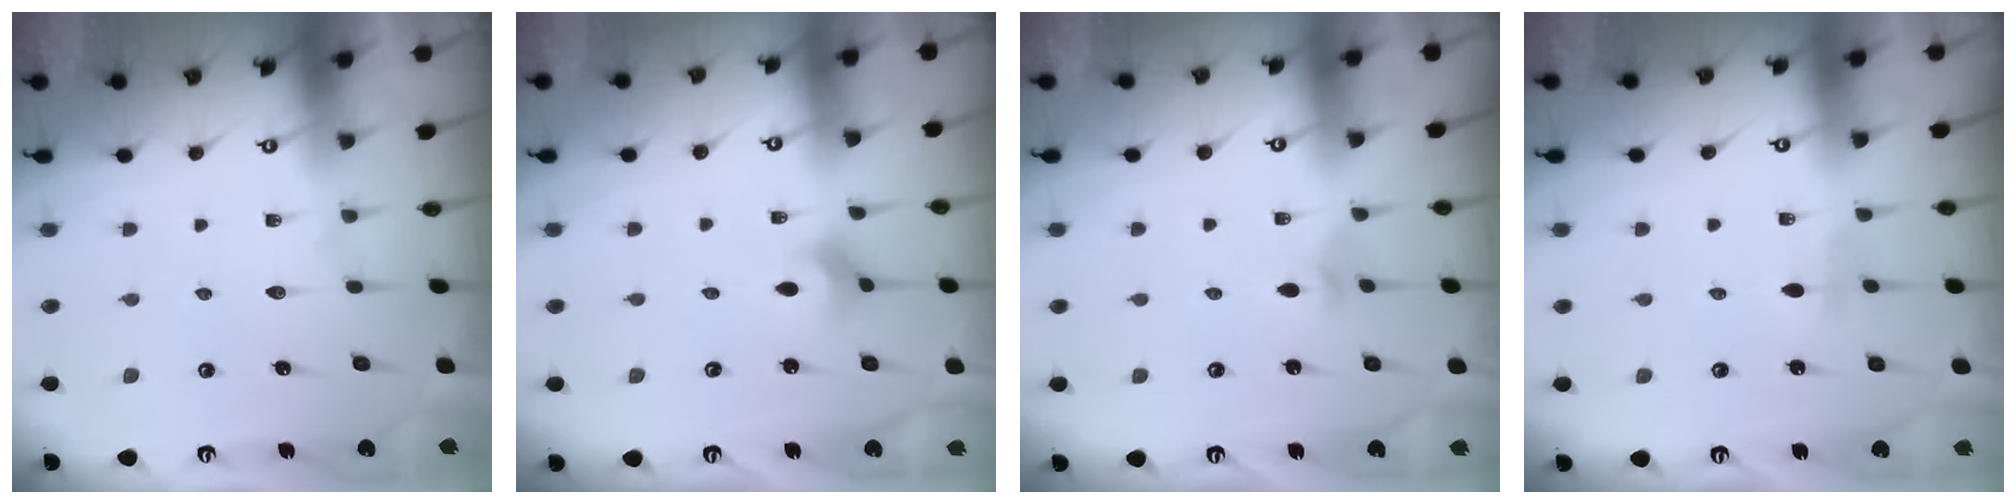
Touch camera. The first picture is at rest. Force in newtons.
{"total": 2.7, "press": 2.7, "slide": 0.5}
{"total": 2.7, "press": 2.6, "slide": 0.7}
{"total": 2.7, "press": 2.6, "slide": 0.6}